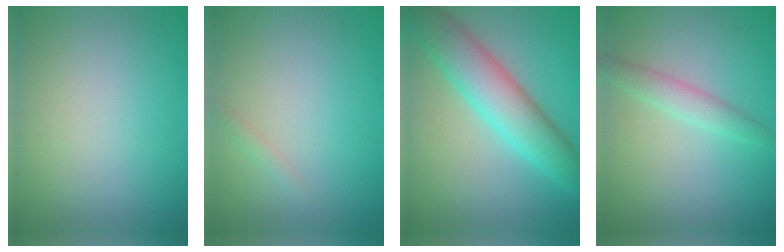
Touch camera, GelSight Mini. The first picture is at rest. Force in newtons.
{"total": 0.7, "press": 0.7, "slide": 0.1}
{"total": 6.8, "press": 6.8, "slide": 0.1}
{"total": 2.0, "press": 2.0, "slide": 0.1}